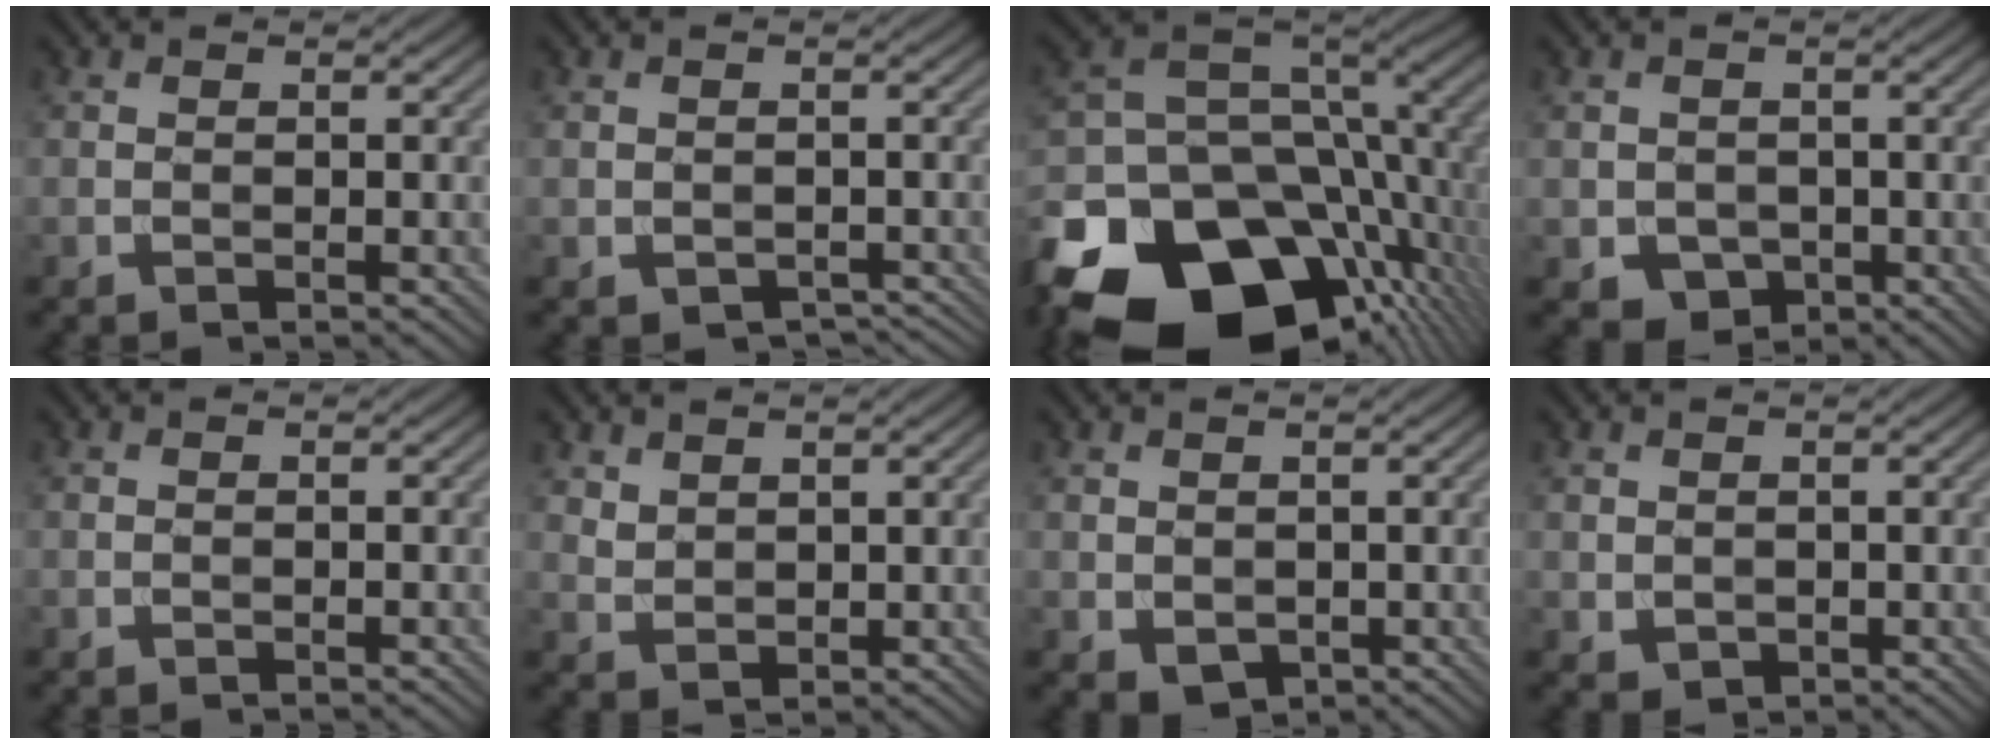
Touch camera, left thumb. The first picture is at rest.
{"total": 2.0, "force": [-0.9, 1.6, 0.9], "torque": [-0.018, -0.017, -0.011]}
{"total": 20.6, "force": [-10.0, 13.5, 11.9], "torque": [-0.267, -0.036, -0.151]}
{"total": 3.4, "force": [-0.9, 3.0, 1.3], "torque": [-0.036, -0.013, -0.018]}
{"total": 0.0}
{"total": 2.7, "force": [2.0, 1.4, 1.1], "torque": [-0.029, -0.005, 0.047]}
{"total": 1.9, "force": [0.5, 1.5, 0.9], "torque": [-0.027, -0.008, 0.015]}
{"total": 1.5, "force": [0.8, 1.2, 0.6], "torque": [-0.019, -0.006, 0.021]}